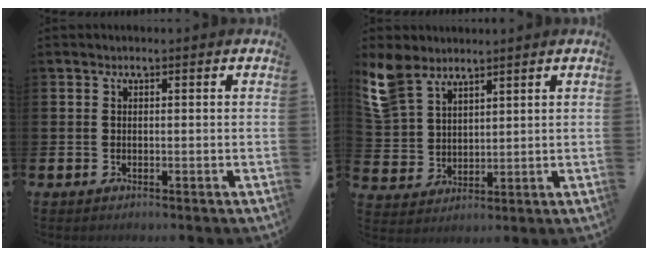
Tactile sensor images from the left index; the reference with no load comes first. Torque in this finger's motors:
{"motor_torque": [0.53, -0.56, 0.06, -0.01]}